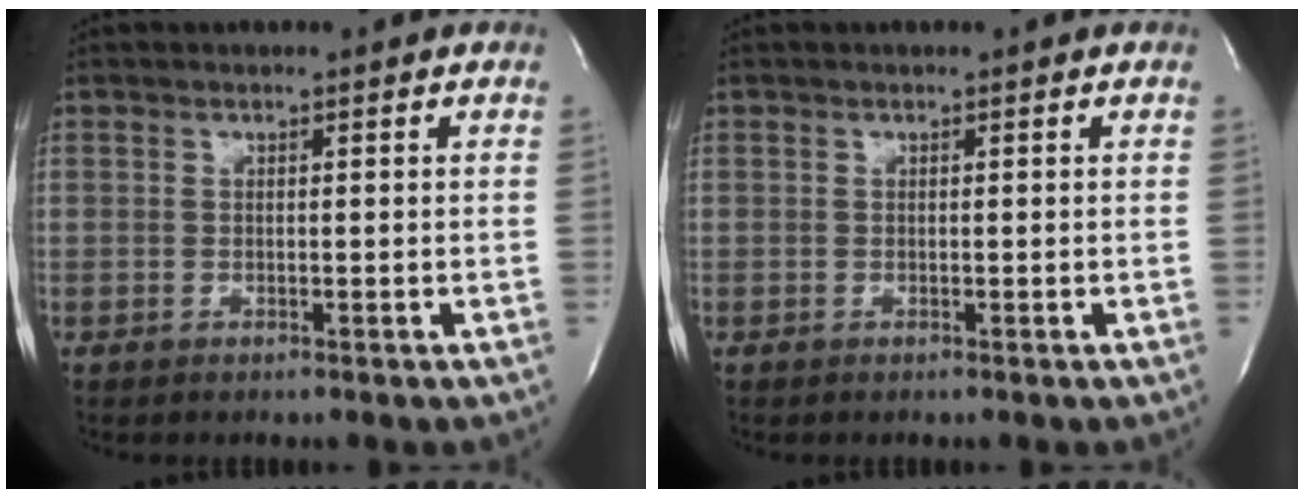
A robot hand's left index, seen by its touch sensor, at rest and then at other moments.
{"total": 0.0}